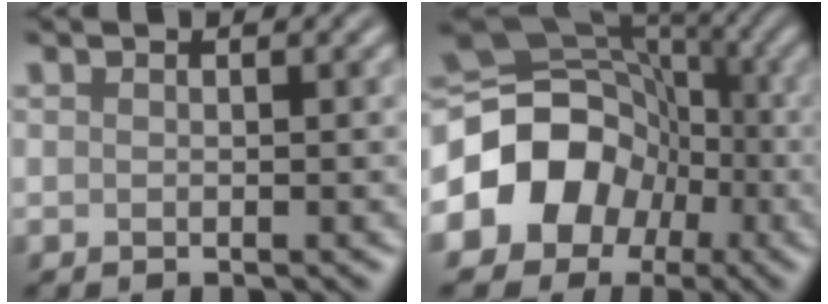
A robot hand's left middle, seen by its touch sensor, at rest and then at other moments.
{"total": 12.5, "force": [-3.0, 10.6, 6.0], "torque": [-0.113, -0.003, -0.085]}